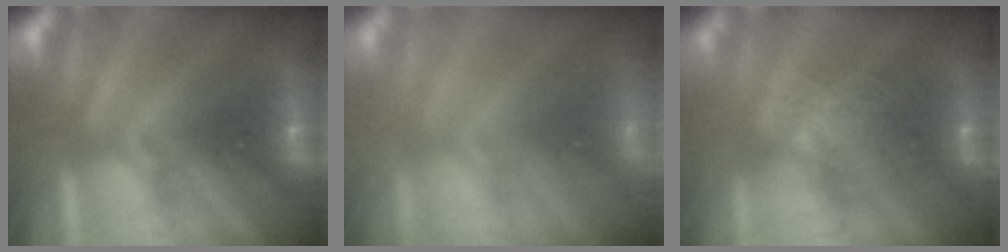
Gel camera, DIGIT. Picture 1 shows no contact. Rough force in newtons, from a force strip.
{"total": 6.0}
{"total": 4.6}